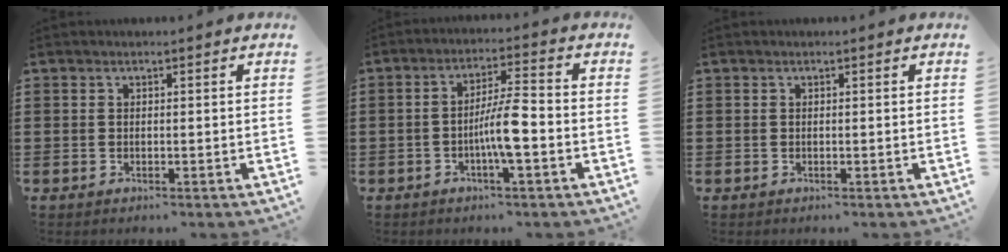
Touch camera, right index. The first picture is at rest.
{"total": 6.5, "force": [-1.9, 0.9, 6.2], "torque": [-0.112, 0.002, -0.039]}
{"total": 0.0}